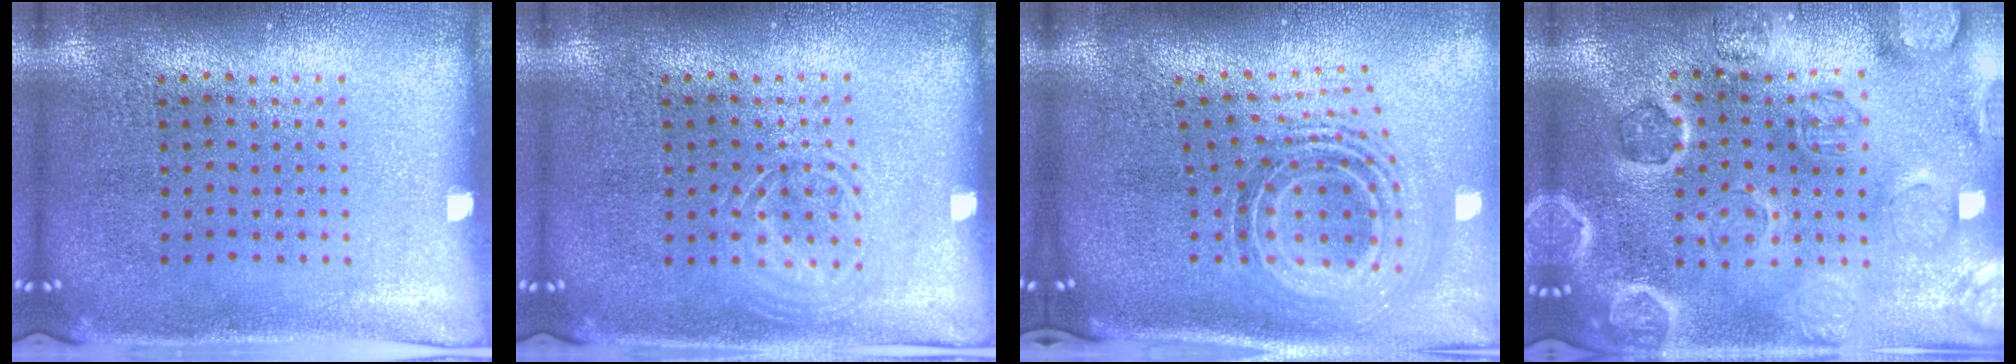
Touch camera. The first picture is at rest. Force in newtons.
{"total": 1.7, "press": 1.7, "slide": 0.3}
{"total": 1.9, "press": 1.3, "slide": 1.3}
{"total": 2.6, "press": 2.6, "slide": 0.4}